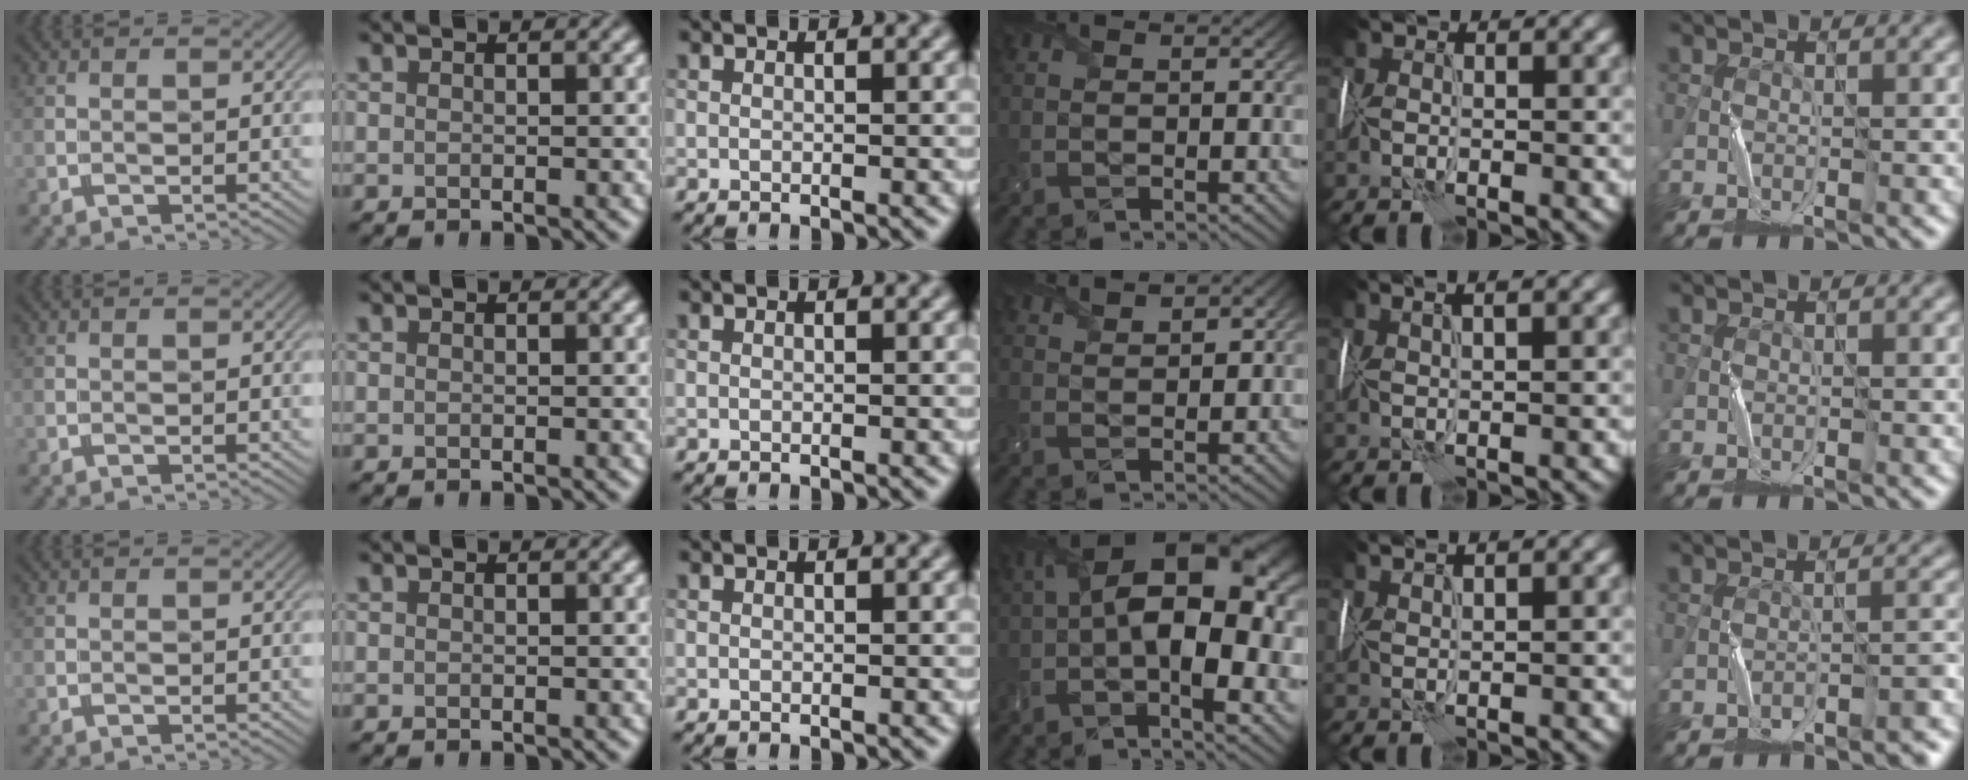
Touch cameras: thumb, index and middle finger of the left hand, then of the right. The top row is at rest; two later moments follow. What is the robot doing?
{"motion": "wrap", "object": "sponge"}